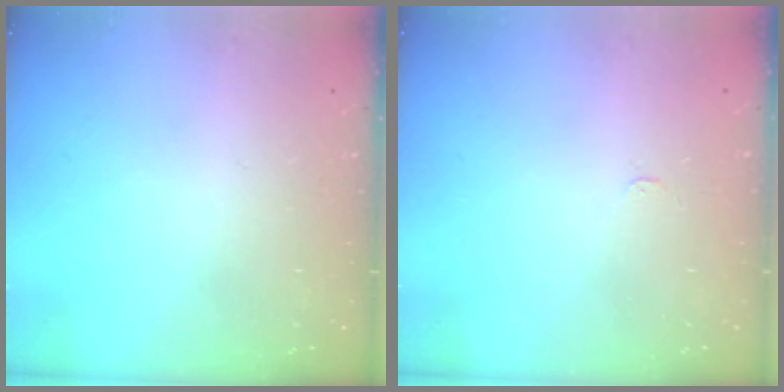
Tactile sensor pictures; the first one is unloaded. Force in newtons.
{"total": 2.4, "press": 2.4, "slide": 0.3}